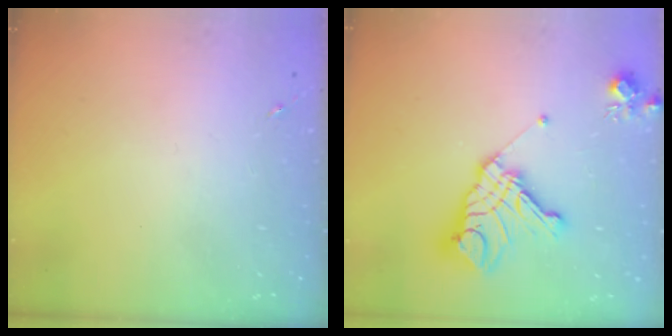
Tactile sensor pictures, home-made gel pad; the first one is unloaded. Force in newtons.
{"total": 17.5, "press": 17.4, "slide": 2.0}